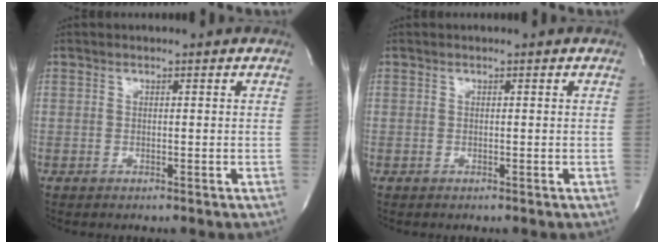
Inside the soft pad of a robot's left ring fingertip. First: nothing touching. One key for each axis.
{"total": 0.0}